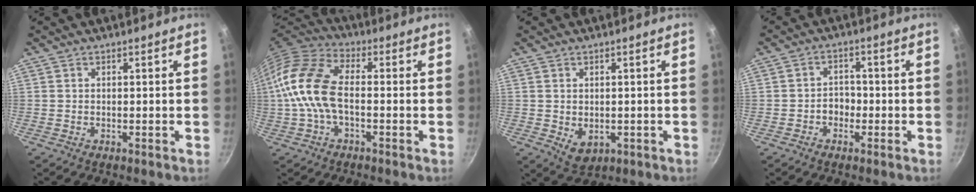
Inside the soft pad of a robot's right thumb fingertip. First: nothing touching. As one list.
[{"total": 13.5, "force": [-1.3, 7.4, 11.2], "torque": [-0.220, 0.035, -0.046]}, {"total": 4.3, "force": [-0.3, 3.2, 2.8], "torque": [-0.036, -0.009, 0.004]}, {"total": 3.5, "force": [-1.3, 2.8, 1.8], "torque": [-0.002, 0.017, -0.023]}]